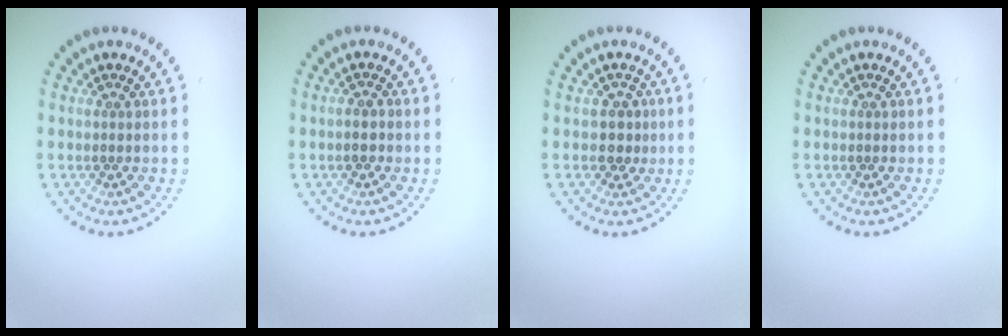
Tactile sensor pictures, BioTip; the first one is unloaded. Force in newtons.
{"total": 1.1, "press": 1.1, "slide": 0.3}
{"total": 1.8, "press": 1.5, "slide": 1.1}
{"total": 0.0}